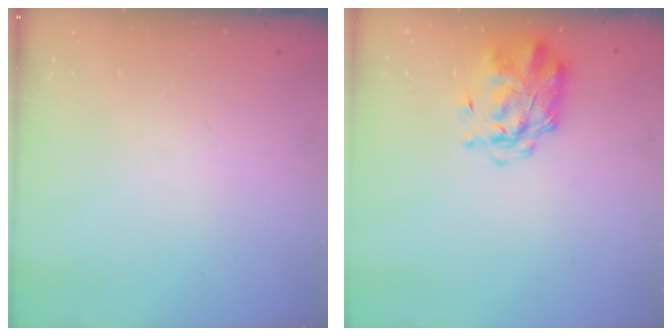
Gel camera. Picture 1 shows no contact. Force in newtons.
{"total": 2.9, "press": 2.8, "slide": 0.8}